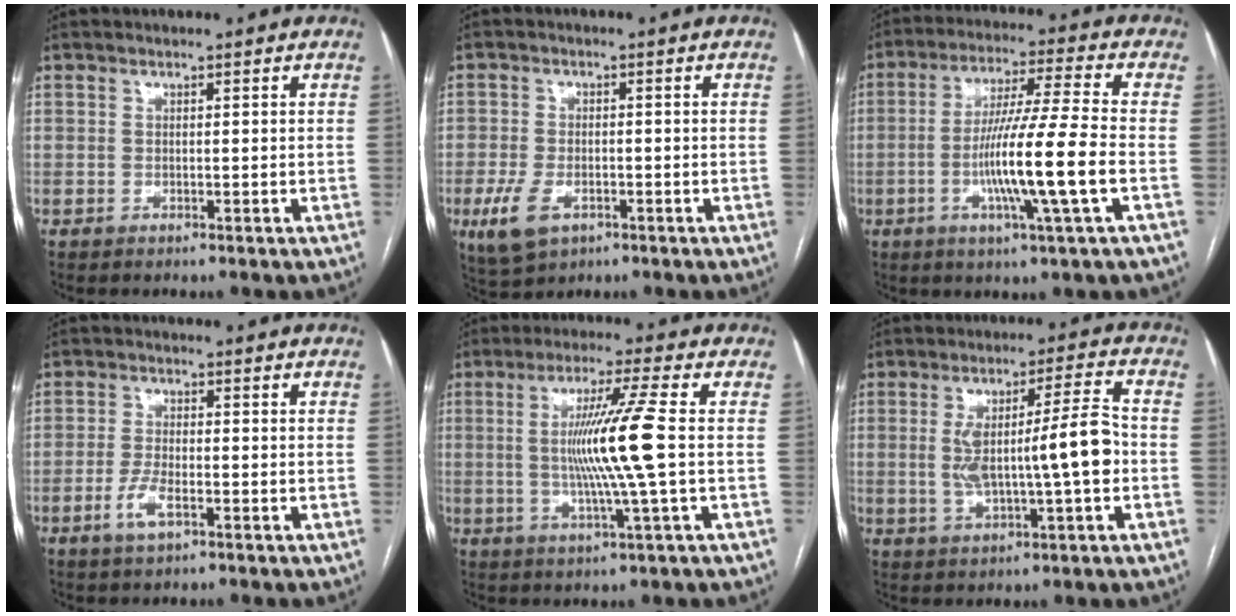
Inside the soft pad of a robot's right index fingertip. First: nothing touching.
{"total": 6.2, "force": [-2.7, 3.7, 4.2], "torque": [-0.092, -0.004, -0.038]}
{"total": 13.7, "force": [-3.3, -1.2, 13.2], "torque": [-0.247, -0.009, -0.065]}
{"total": 4.0, "force": [-1.9, 1.1, 3.3], "torque": [-0.072, -0.001, -0.035]}
{"total": 10.7, "force": [0.1, -1.7, 10.5], "torque": [-0.203, -0.006, 0.005]}
{"total": 11.3, "force": [-0.9, 1.0, 11.2], "torque": [-0.195, 0.018, -0.011]}